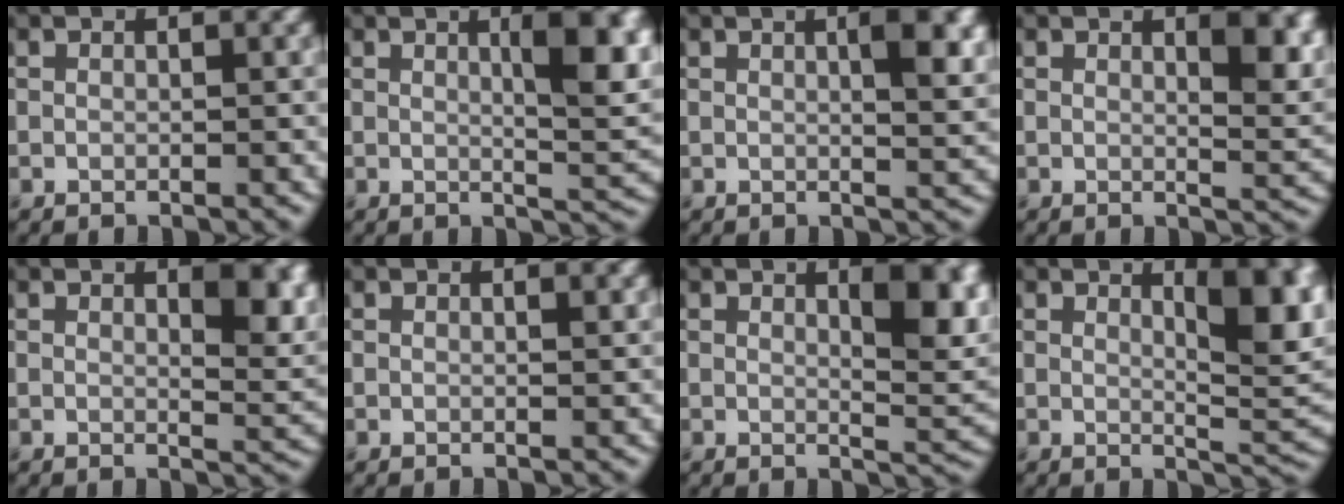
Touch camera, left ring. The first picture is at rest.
{"total": 6.9, "force": [1.9, 1.9, 6.3], "torque": [-0.067, 0.000, 0.029]}
{"total": 4.8, "force": [1.4, 1.4, 4.4], "torque": [-0.048, 0.006, 0.019]}
{"total": 5.6, "force": [2.2, 2.2, 4.7], "torque": [-0.048, -0.004, 0.036]}
{"total": 6.2, "force": [2.2, 2.4, 5.2], "torque": [-0.058, -0.004, 0.039]}
{"total": 0.9, "force": [0.6, 0.3, 0.7], "torque": [-0.005, 0.002, 0.008]}
{"total": 7.1, "force": [2.1, 2.6, 6.3], "torque": [-0.074, -0.003, 0.037]}
{"total": 6.9, "force": [2.2, 2.4, 6.1], "torque": [-0.073, -0.006, 0.036]}